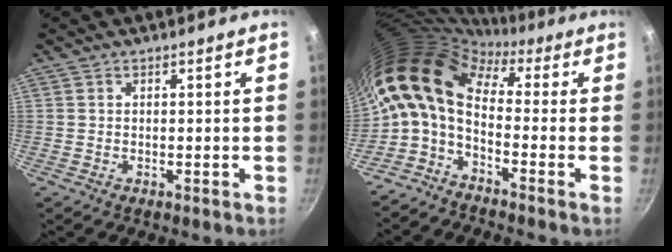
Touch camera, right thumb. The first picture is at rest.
{"total": 14.6, "force": [0.0, 8.8, 11.7], "torque": [-0.236, 0.030, -0.025]}